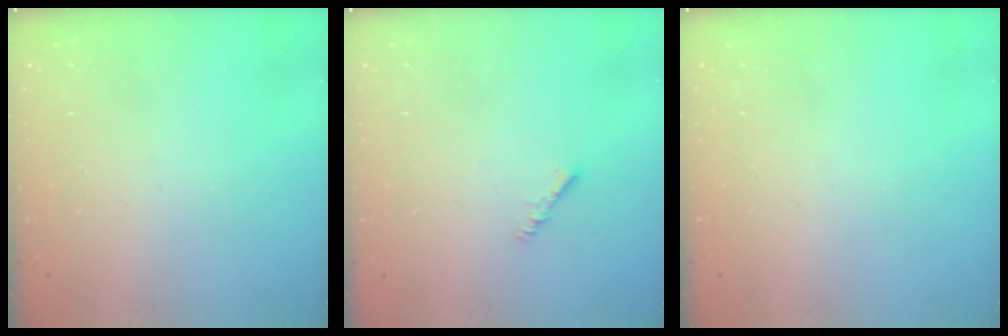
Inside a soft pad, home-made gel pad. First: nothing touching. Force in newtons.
{"total": 1.9, "press": 1.9, "slide": 0.4}
{"total": 0.0}